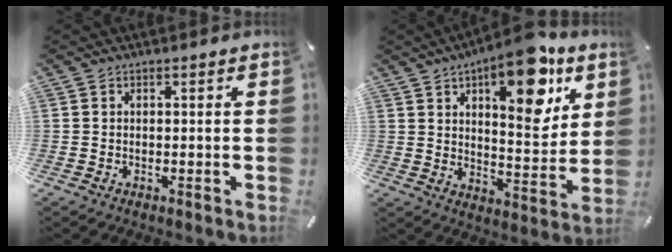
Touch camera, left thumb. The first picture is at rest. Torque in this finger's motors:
{"motor_torque": [2.56, 2.45, 0.65, -0.11, 0.19]}